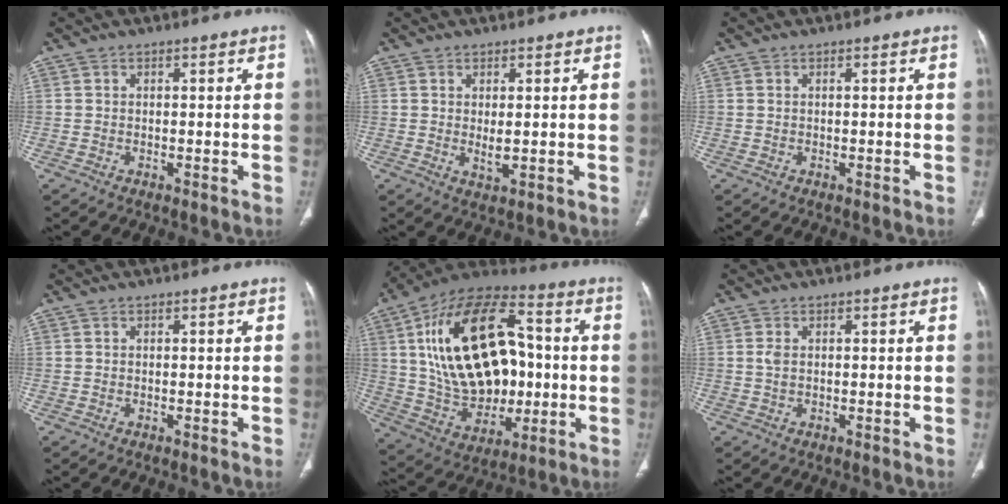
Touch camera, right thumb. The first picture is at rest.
{"total": 2.5, "force": [0.2, 0.9, 2.3], "torque": [-0.041, -0.009, 0.008]}
{"total": 0.0}
{"total": 0.0}
{"total": 27.5, "force": [2.8, 16.8, 21.5], "torque": [-0.345, 0.014, 0.056]}
{"total": 1.2, "force": [0.2, 0.6, 1.0], "torque": [-0.026, 0.001, 0.006]}